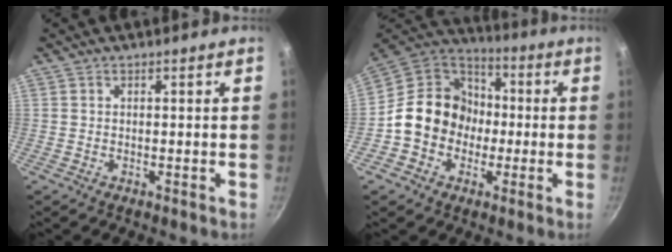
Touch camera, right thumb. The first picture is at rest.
{"total": 15.4, "force": [-2.0, 13.5, 7.3], "torque": [-0.082, 0.047, -0.050]}